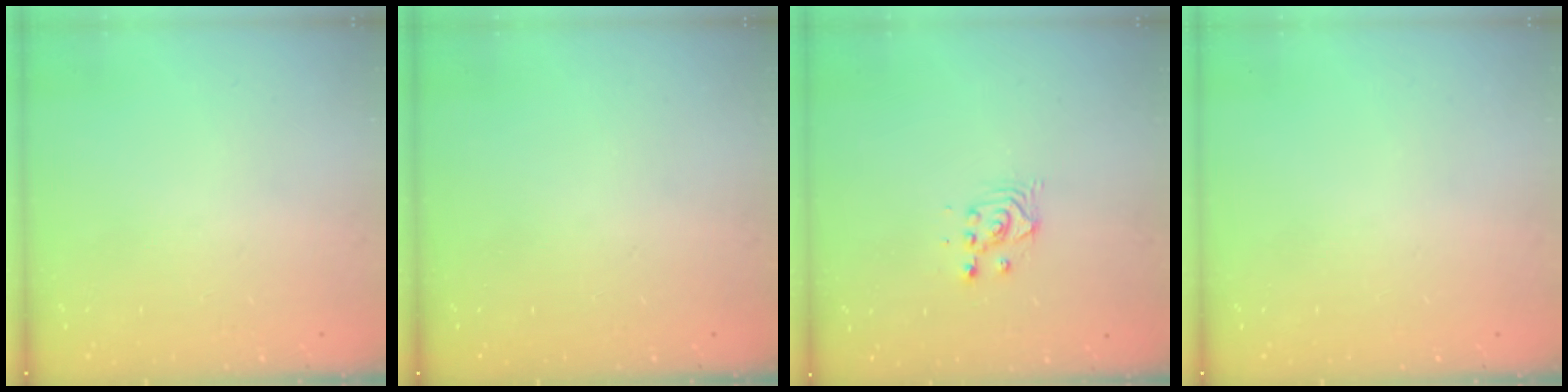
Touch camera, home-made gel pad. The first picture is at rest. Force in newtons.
{"total": 0.0}
{"total": 2.9, "press": 2.9, "slide": 0.1}
{"total": 0.0}